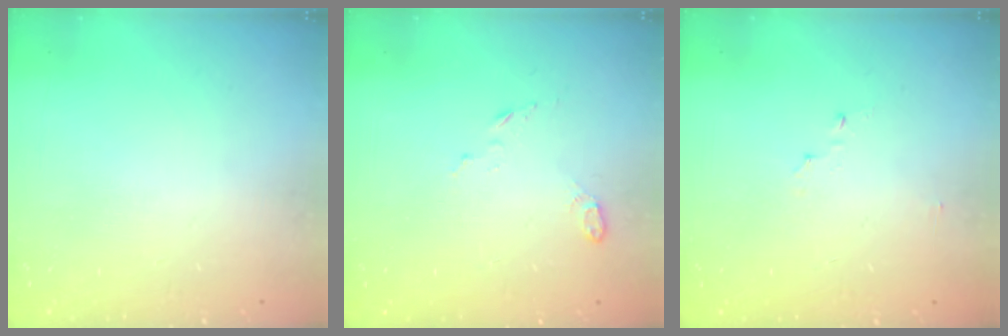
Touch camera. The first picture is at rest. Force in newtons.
{"total": 4.7, "press": 4.6, "slide": 0.9}
{"total": 2.8, "press": 2.8, "slide": 0.3}